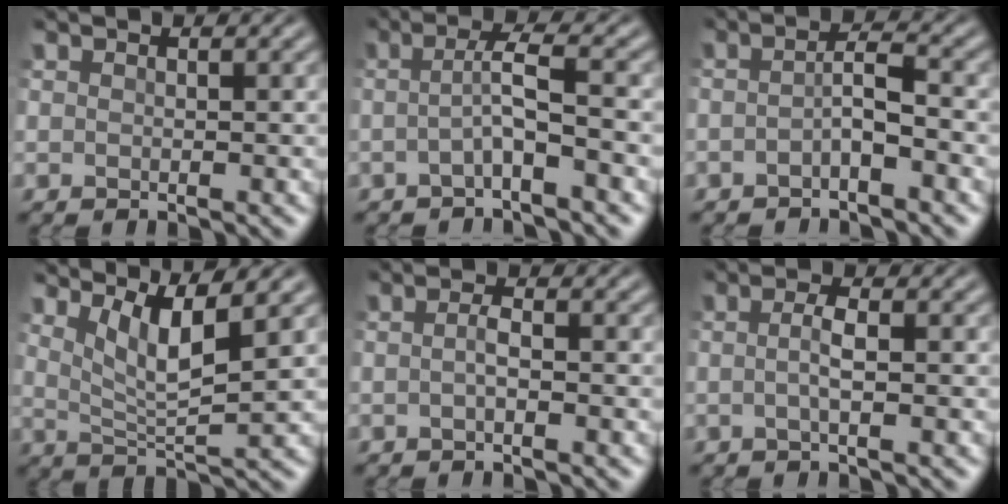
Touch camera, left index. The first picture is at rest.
{"total": 2.8, "force": [-0.9, 0.2, 2.6], "torque": [-0.053, 0.004, -0.025]}
{"total": 2.2, "force": [-1.1, 0.4, 1.8], "torque": [-0.037, 0.005, -0.029]}
{"total": 4.7, "force": [2.6, 0.9, 3.8], "torque": [-0.070, -0.007, 0.047]}
{"total": 1.3, "force": [-0.6, 0.3, 1.1], "torque": [-0.025, 0.000, -0.015]}
{"total": 1.9, "force": [-0.4, 0.4, 1.8], "torque": [-0.037, 0.004, -0.012]}